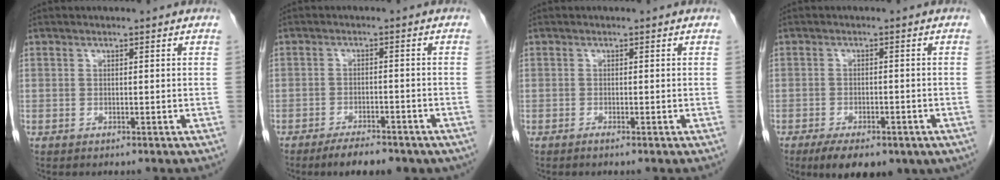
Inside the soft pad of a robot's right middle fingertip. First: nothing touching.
{"total": 7.5, "force": [-5.7, 2.5, 4.2], "torque": [-0.055, -0.003, -0.079]}
{"total": 0.5, "force": [-0.4, -0.1, 0.4], "torque": [-0.006, 0.001, -0.006]}
{"total": 10.8, "force": [-6.9, 4.5, 7.1], "torque": [-0.100, -0.011, -0.091]}